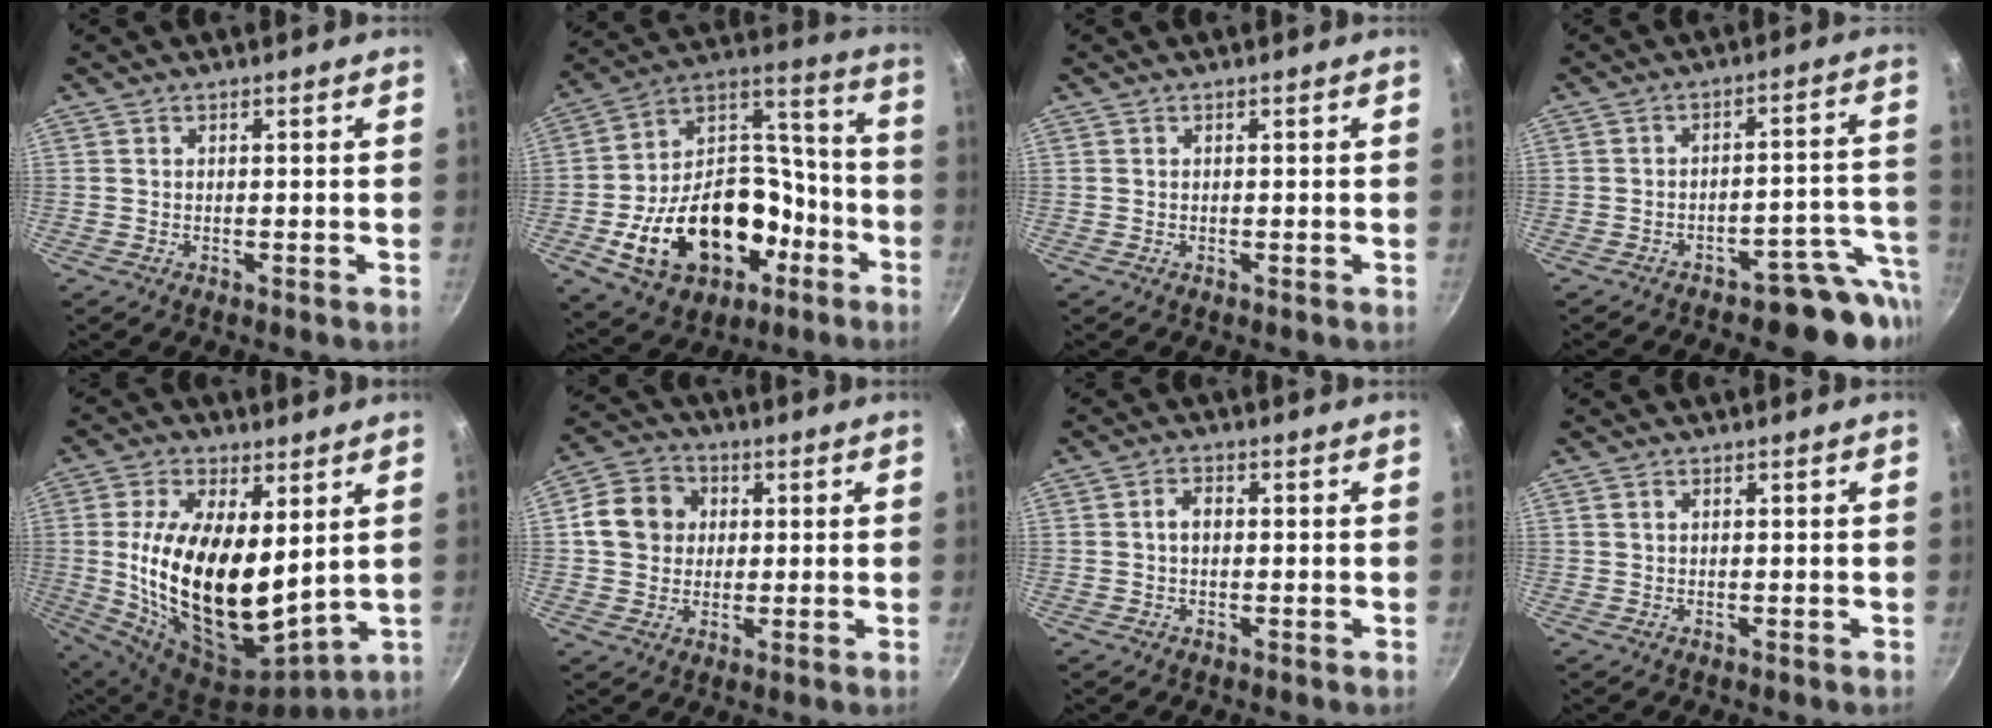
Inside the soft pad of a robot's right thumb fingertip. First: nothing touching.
{"total": 26.3, "force": [-9.2, 17.8, 17.0], "torque": [-0.251, 0.081, -0.131]}
{"total": 0.0}
{"total": 9.6, "force": [-6.7, 4.4, 5.3], "torque": [-0.006, 0.073, -0.087]}
{"total": 21.8, "force": [3.2, 11.0, 18.6], "torque": [-0.341, -0.038, 0.069]}
{"total": 9.6, "force": [1.5, 8.4, 4.5], "torque": [-0.054, 0.012, 0.012]}
{"total": 2.8, "force": [0.0, 1.9, 2.0], "torque": [-0.029, 0.010, -0.002]}
{"total": 0.6, "force": [0.3, 0.4, 0.4], "torque": [-0.007, 0.002, 0.004]}